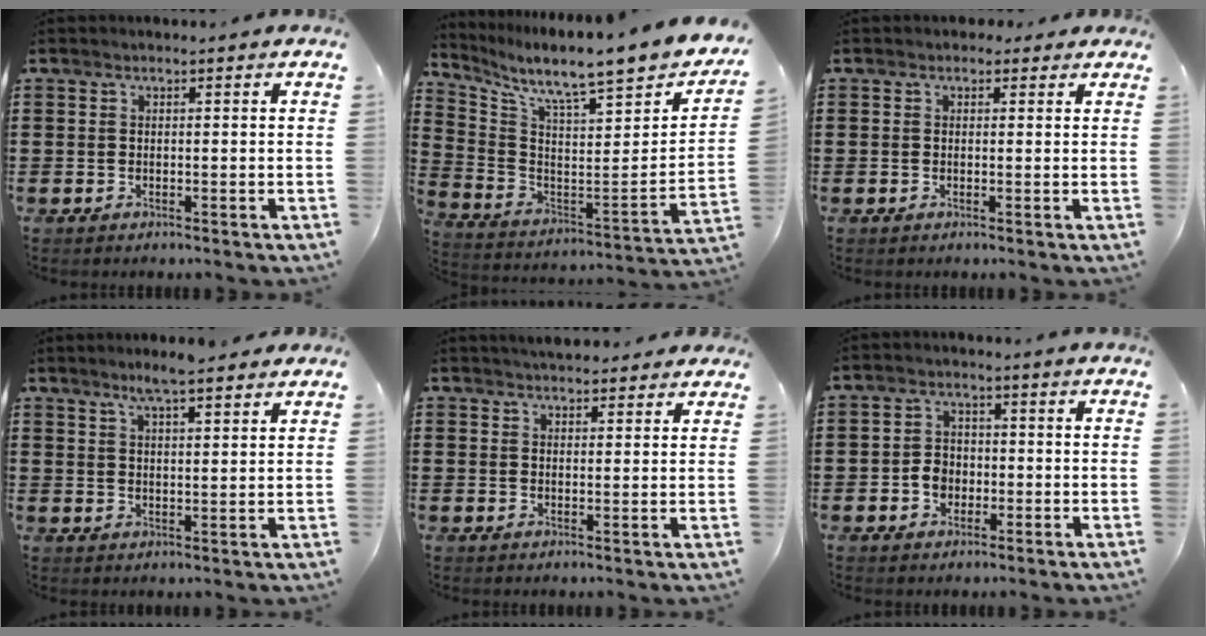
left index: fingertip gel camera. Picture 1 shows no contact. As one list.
[{"total": 7.5, "force": [6.2, 0.4, 4.2], "torque": [-0.095, -0.069, 0.091]}, {"total": 1.2, "force": [0.6, 1.0, 0.2], "torque": [-0.001, 0.004, 0.008]}, {"total": 5.4, "force": [4.4, 0.4, 3.1], "torque": [-0.070, -0.004, 0.077]}, {"total": 3.1, "force": [2.9, 0.7, 0.5], "torque": [-0.017, -0.001, 0.055]}, {"total": 3.4, "force": [-1.1, 2.8, 1.7], "torque": [-0.038, 0.004, -0.022]}]